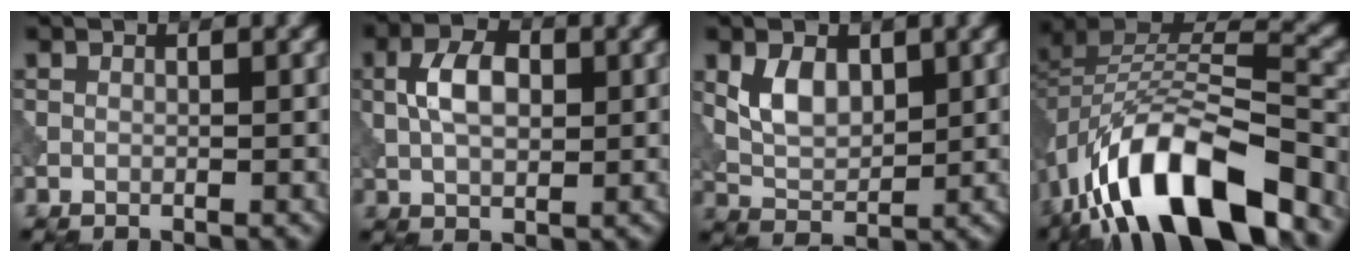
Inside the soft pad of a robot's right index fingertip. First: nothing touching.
{"total": 4.6, "force": [0.5, 2.8, 3.6], "torque": [-0.071, 0.005, 0.006]}
{"total": 4.1, "force": [1.2, 2.7, 2.8], "torque": [-0.055, -0.004, 0.025]}
{"total": 13.8, "force": [-8.5, 5.4, 9.5], "torque": [-0.158, 0.010, -0.152]}